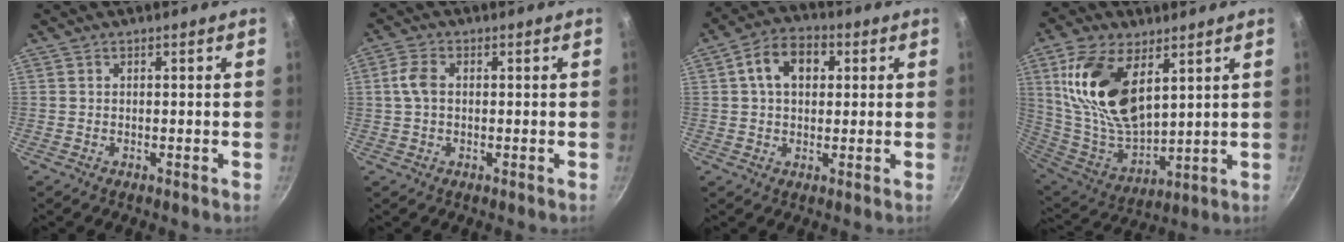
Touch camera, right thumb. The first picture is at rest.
{"total": 4.2, "force": [0.3, 2.8, 3.1], "torque": [-0.064, 0.011, 0.002]}
{"total": 9.1, "force": [2.2, 6.3, 6.2], "torque": [-0.083, 0.014, 0.027]}
{"total": 19.9, "force": [7.4, 10.7, 15.1], "torque": [-0.277, -0.043, 0.158]}